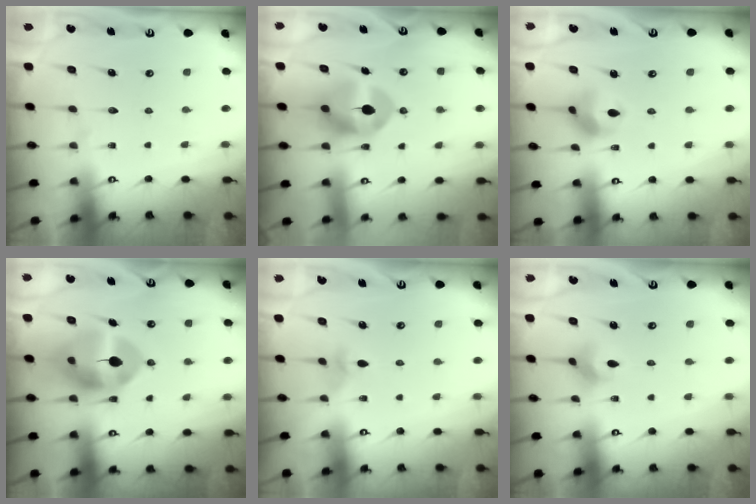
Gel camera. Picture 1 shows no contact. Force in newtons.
{"total": 9.6, "press": 9.5, "slide": 1.4}
{"total": 8.3, "press": 8.1, "slide": 1.4}
{"total": 12.8, "press": 12.6, "slide": 1.9}
{"total": 3.5, "press": 3.5, "slide": 0.7}
{"total": 3.5, "press": 3.4, "slide": 0.6}